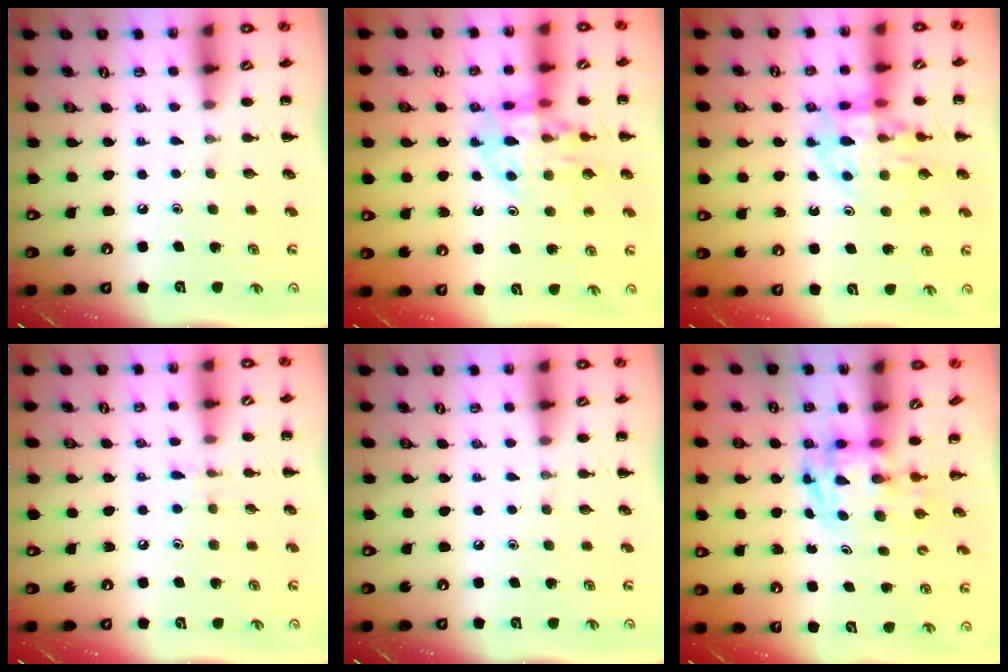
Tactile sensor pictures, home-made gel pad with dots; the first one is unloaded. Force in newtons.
{"total": 12.6, "press": 12.5, "slide": 2.2}
{"total": 12.6, "press": 12.5, "slide": 2.2}
{"total": 6.0, "press": 5.8, "slide": 1.8}
{"total": 0.0}
{"total": 2.8, "press": 2.8, "slide": 0.5}